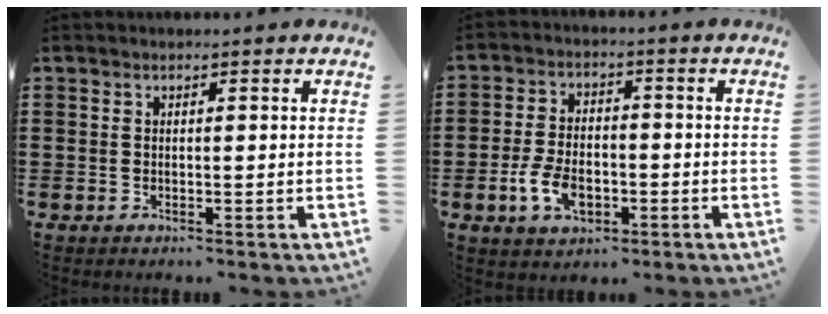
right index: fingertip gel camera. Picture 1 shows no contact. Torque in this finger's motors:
{"motor_torque": [2.14, 0.00, 0.20, 0.13]}